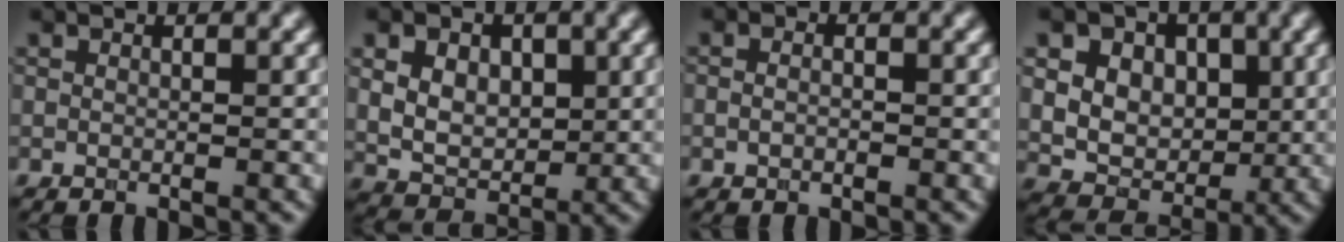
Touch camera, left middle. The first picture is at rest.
{"total": 7.2, "force": [2.1, 5.4, 4.3], "torque": [-0.075, 0.021, 0.028]}
{"total": 1.0, "force": [-0.4, 0.6, 0.7], "torque": [-0.016, 0.000, -0.009]}
{"total": 11.6, "force": [4.2, 9.1, 5.8], "torque": [-0.105, 0.019, 0.071]}